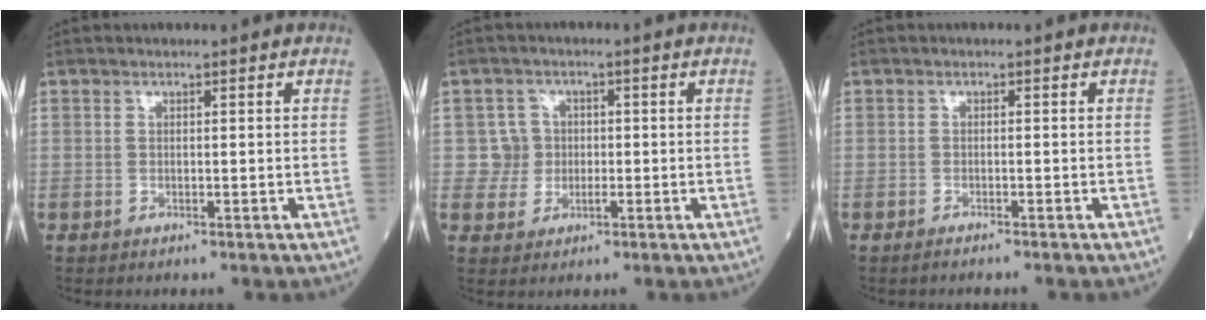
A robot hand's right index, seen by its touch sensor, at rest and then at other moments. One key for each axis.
{"total": 3.6, "fx": -0.1, "fy": 3.6, "fz": 0.0, "tx": 0.013, "ty": 0.008, "tz": -0.003}
{"total": 2.2, "fx": -1.9, "fy": -0.1, "fz": 1.0, "tx": -0.015, "ty": -0.001, "tz": -0.024}